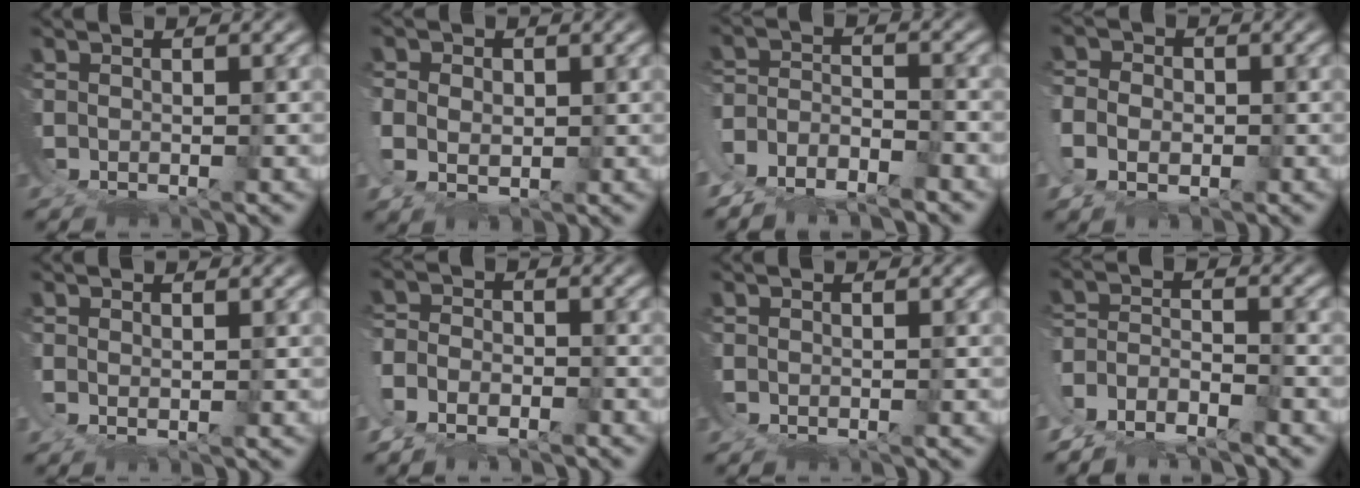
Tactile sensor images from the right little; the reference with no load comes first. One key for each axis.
{"total": 3.2, "fx": 0.2, "fy": 2.0, "fz": 2.5, "tx": -0.050, "ty": -0.017, "tz": 0.016}
{"total": 4.7, "fx": -3.0, "fy": 2.9, "fz": 2.0, "tx": -0.030, "ty": -0.004, "tz": -0.059}
{"total": 3.5, "fx": -0.7, "fy": 2.3, "fz": 2.5, "tx": -0.049, "ty": -0.015, "tz": -0.006}
{"total": 1.1, "fx": 0.6, "fy": 0.3, "fz": 0.8, "tx": -0.025, "ty": -0.011, "tz": 0.018}
{"total": 2.6, "fx": -1.7, "fy": 1.4, "fz": 1.5, "tx": -0.027, "ty": -0.014, "tz": -0.028}
{"total": 0.0}
{"total": 4.7, "fx": -2.9, "fy": 3.0, "fz": 2.1, "tx": -0.034, "ty": -0.007, "tz": -0.056}